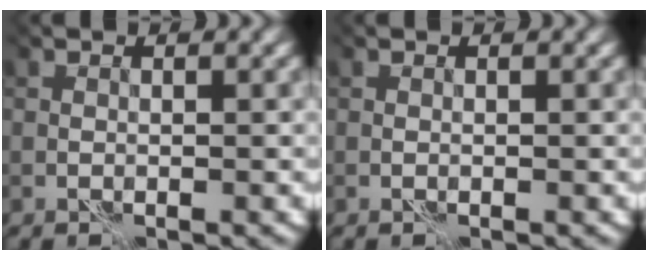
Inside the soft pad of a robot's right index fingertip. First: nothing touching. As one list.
[{"total": 0.0}]